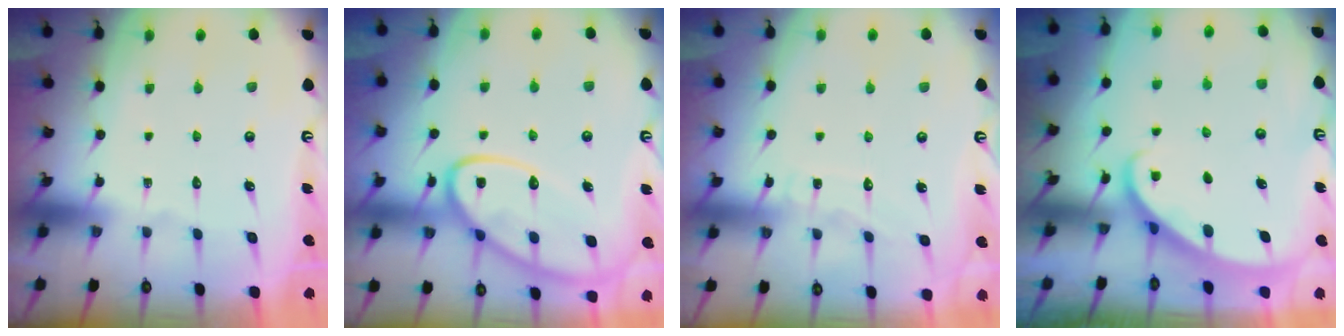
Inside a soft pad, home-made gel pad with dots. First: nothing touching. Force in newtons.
{"total": 14.6, "press": 14.5, "slide": 1.4}
{"total": 5.3, "press": 5.2, "slide": 0.5}
{"total": 2.1, "press": 2.1, "slide": 0.2}